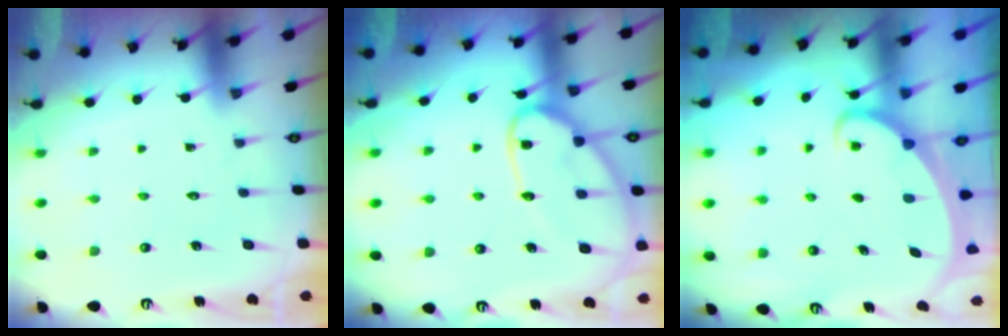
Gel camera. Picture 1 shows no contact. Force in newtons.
{"total": 16.1, "press": 16.0, "slide": 1.3}
{"total": 1.9, "press": 1.9, "slide": 0.3}